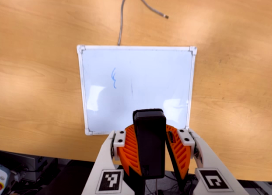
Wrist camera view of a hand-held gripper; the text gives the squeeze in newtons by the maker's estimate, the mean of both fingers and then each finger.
{"total": 9.4, "left": 9.7, "right": 9.0}